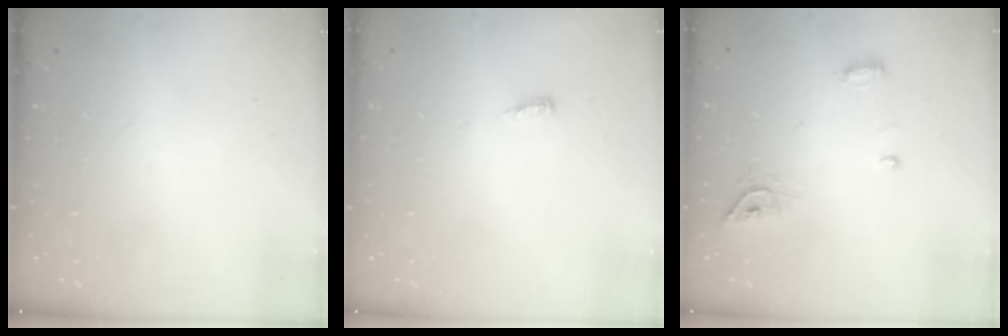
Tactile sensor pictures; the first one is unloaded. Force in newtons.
{"total": 4.9, "press": 4.9, "slide": 0.5}
{"total": 8.5, "press": 7.0, "slide": 4.8}